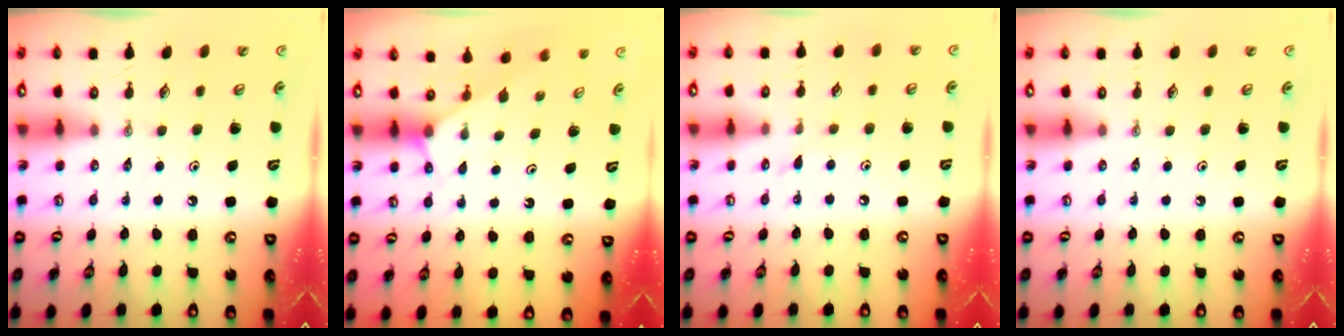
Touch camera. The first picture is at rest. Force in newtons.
{"total": 2.8, "press": 2.8, "slide": 0.3}
{"total": 4.4, "press": 4.4, "slide": 0.4}
{"total": 0.0}